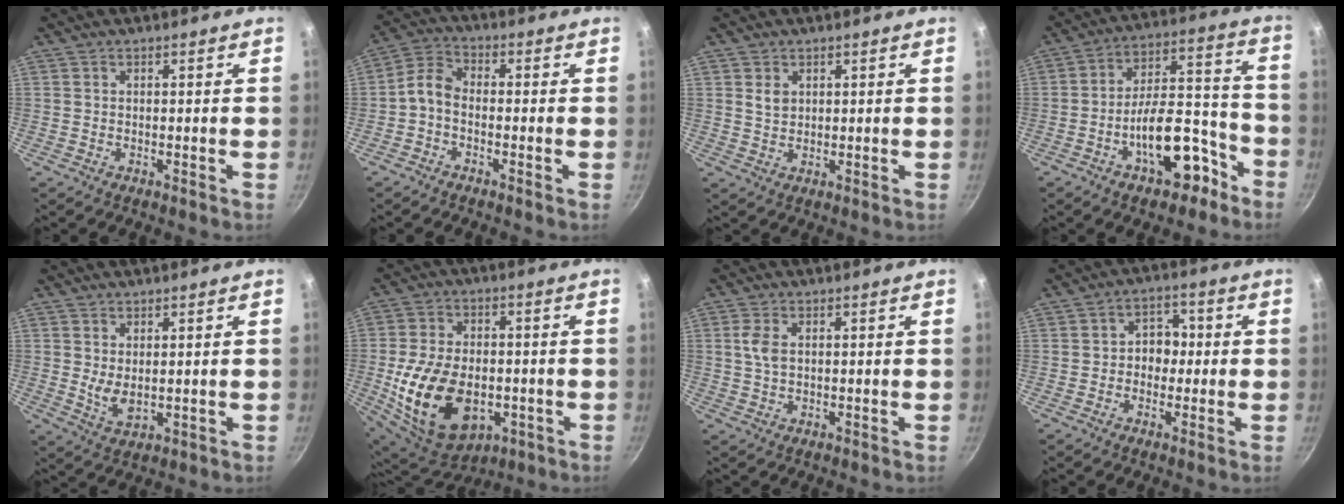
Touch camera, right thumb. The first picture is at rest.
{"total": 4.8, "force": [-1.7, 3.0, 3.3], "torque": [-0.070, 0.034, -0.047]}
{"total": 2.7, "force": [1.0, 2.0, 1.5], "torque": [-0.021, -0.002, 0.021]}
{"total": 15.6, "force": [-8.0, 7.5, 11.1], "torque": [-0.126, 0.090, -0.110]}
{"total": 4.2, "force": [1.0, 2.2, 3.4], "torque": [-0.058, -0.021, 0.027]}
{"total": 20.5, "force": [-4.2, 13.5, 14.9], "torque": [-0.263, 0.006, -0.053]}
{"total": 3.3, "force": [0.7, 1.9, 2.7], "torque": [-0.056, 0.003, 0.013]}
{"total": 5.6, "force": [-0.2, 4.6, 3.2], "torque": [-0.001, 0.012, -0.011]}